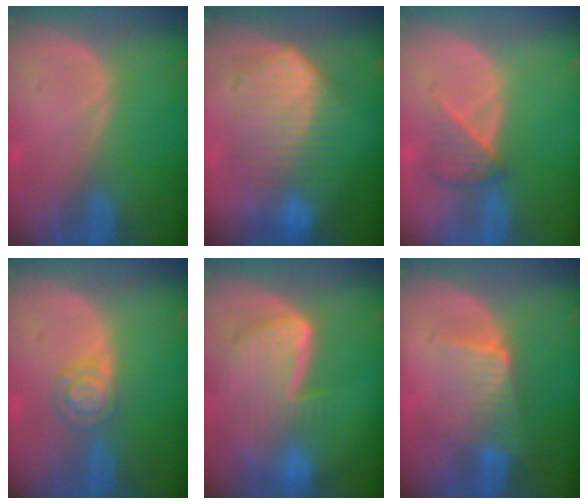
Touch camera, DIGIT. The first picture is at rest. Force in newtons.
{"total": 10.5, "press": 10.5, "slide": 0.6}
{"total": 3.5, "press": 3.5, "slide": 0.4}
{"total": 3.8, "press": 3.8, "slide": 0.2}
{"total": 9.1, "press": 8.0, "slide": 4.5}
{"total": 5.9, "press": 5.7, "slide": 1.7}